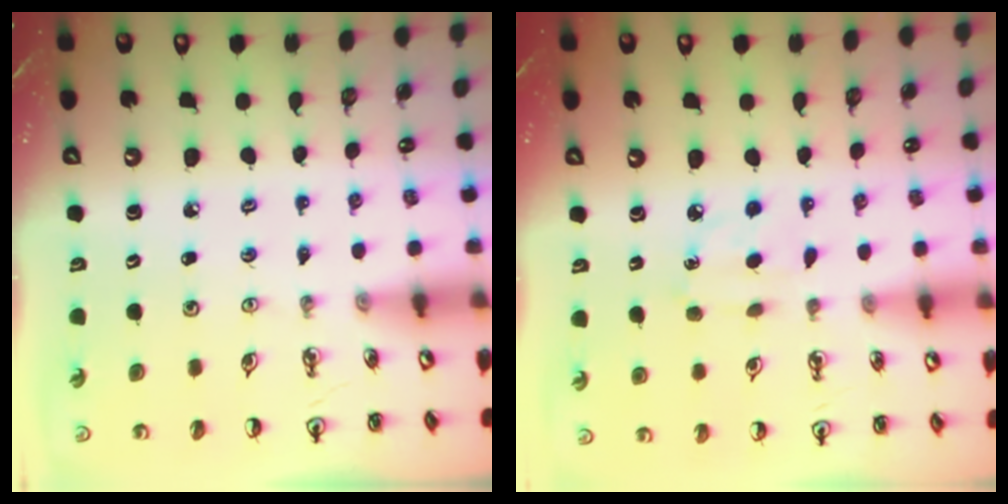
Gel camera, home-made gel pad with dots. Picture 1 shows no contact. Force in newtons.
{"total": 5.0, "press": 4.9, "slide": 0.5}